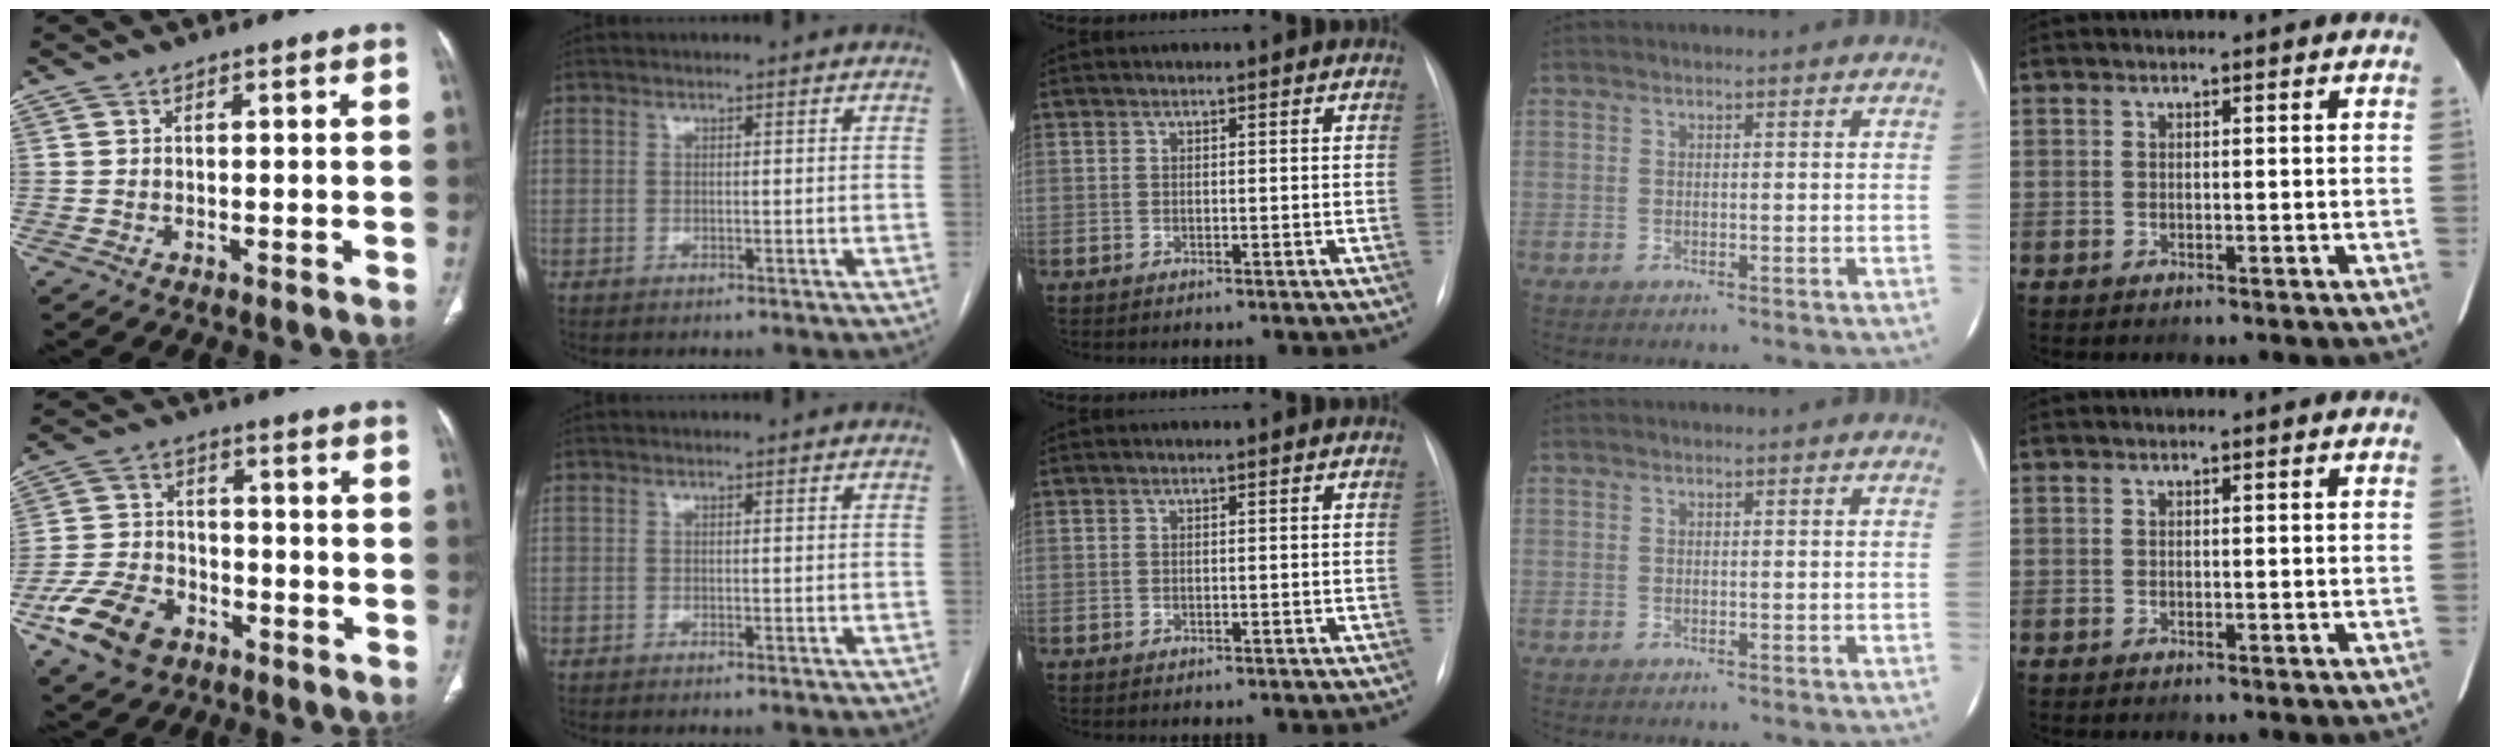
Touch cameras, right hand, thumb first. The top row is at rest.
{"thumb": {"total": 12.4, "force": [-6.6, 8.3, 6.6], "torque": [-0.116, 0.029, -0.117]}}